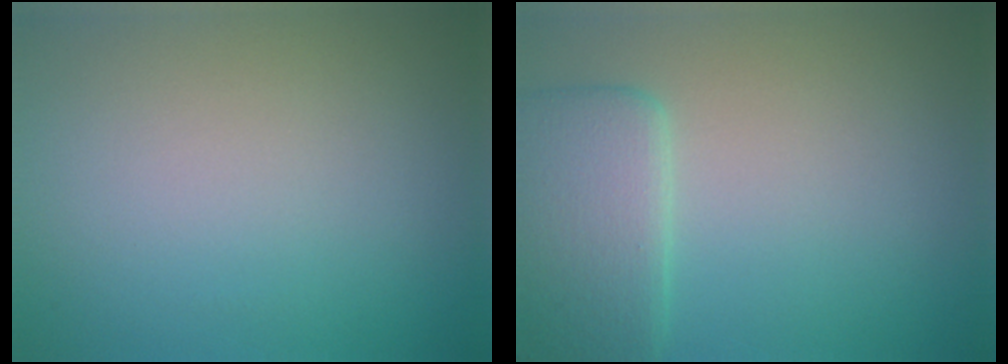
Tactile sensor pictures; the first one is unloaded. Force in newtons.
{"total": 4.9, "press": 4.9, "slide": 0.3}